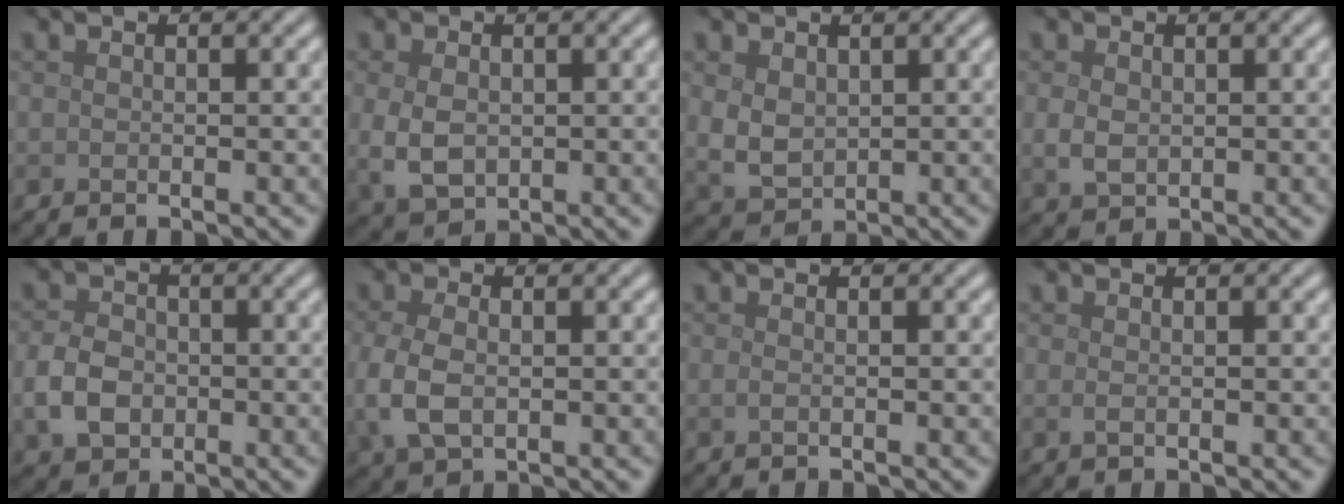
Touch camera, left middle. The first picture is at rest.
{"total": 3.7, "force": [-0.2, 2.6, 2.6], "torque": [-0.063, -0.007, 0.001]}
{"total": 3.0, "force": [0.5, 2.3, 1.9], "torque": [-0.047, -0.005, 0.014]}
{"total": 2.0, "force": [0.0, 1.5, 1.3], "torque": [-0.031, -0.001, 0.003]}
{"total": 4.1, "force": [-0.9, 3.1, 2.5], "torque": [-0.054, -0.002, -0.023]}
{"total": 4.4, "force": [-0.5, 2.9, 3.4], "torque": [-0.092, -0.010, -0.010]}
{"total": 0.6, "force": [-0.1, 0.2, 0.5], "torque": [-0.014, -0.002, -0.002]}
{"total": 0.7, "force": [0.0, 0.4, 0.6], "torque": [-0.014, -0.002, 0.000]}